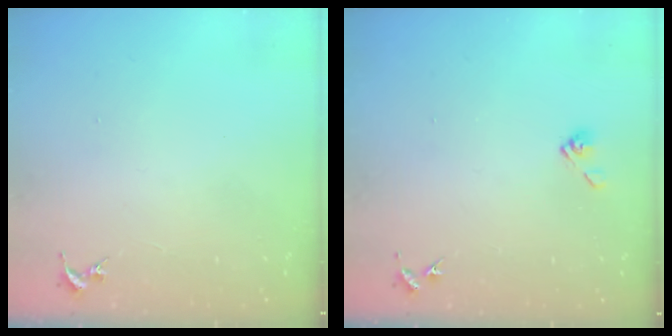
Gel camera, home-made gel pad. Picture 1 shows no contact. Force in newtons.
{"total": 4.7, "press": 4.2, "slide": 2.2}